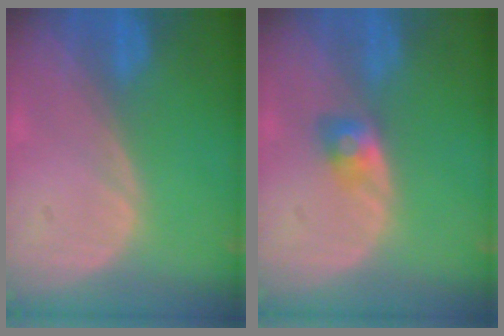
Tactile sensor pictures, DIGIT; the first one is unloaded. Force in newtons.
{"total": 2.8, "press": 2.6, "slide": 1.2}